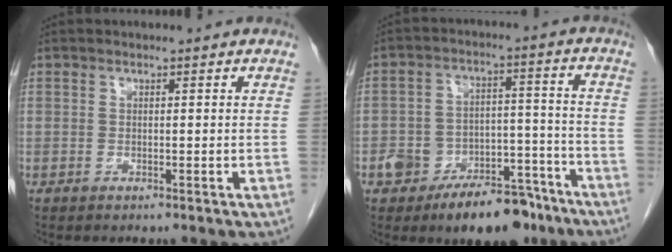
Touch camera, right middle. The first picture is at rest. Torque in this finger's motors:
{"motor_torque": [1.14, -1.00, 0.18, 0.07]}